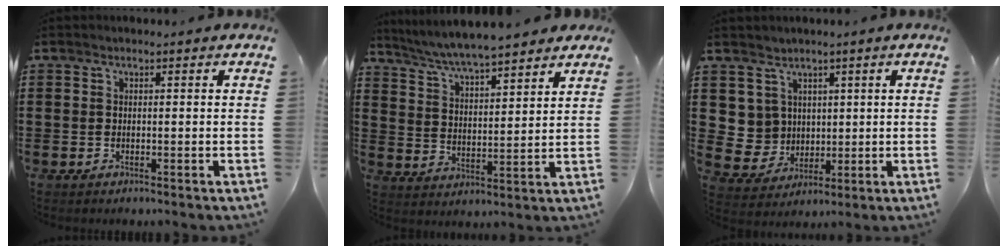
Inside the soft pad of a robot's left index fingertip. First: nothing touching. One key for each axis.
{"total": 5.7, "fx": 5.5, "fy": 0.1, "fz": 1.6, "tx": -0.054, "ty": -0.028, "tz": 0.095}
{"total": 5.8, "fx": 2.5, "fy": 5.2, "fz": -0.1, "tx": -0.033, "ty": -0.006, "tz": 0.053}